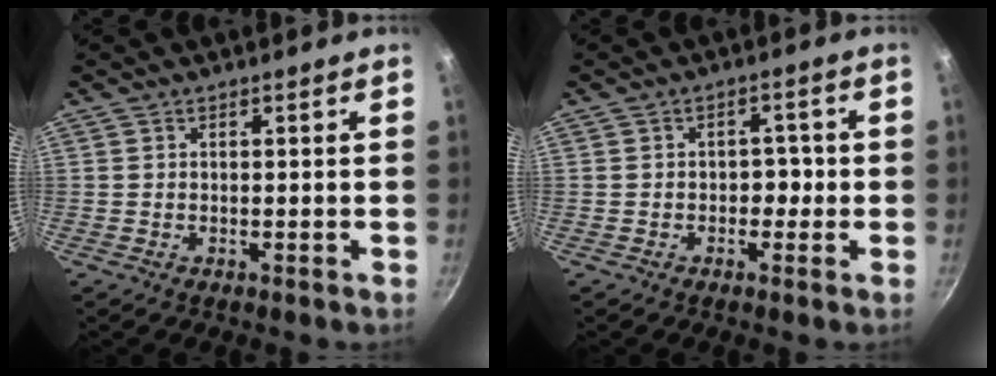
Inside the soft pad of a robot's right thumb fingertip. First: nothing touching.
{"total": 3.2, "force": [-0.6, 2.5, 1.8], "torque": [0.009, 0.015, -0.011]}